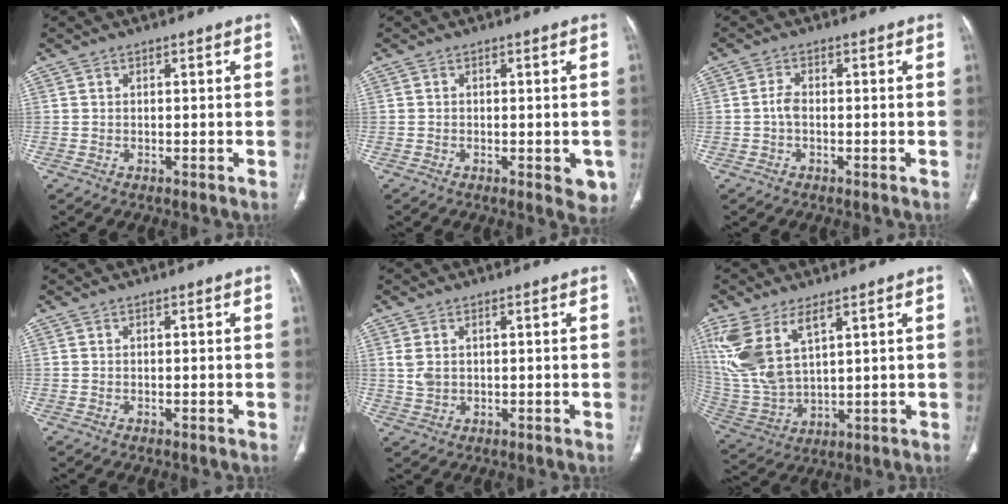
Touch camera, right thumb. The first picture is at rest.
{"total": 4.0, "force": [-1.3, 2.0, 3.2], "torque": [-0.014, -0.002, -0.015]}
{"total": 2.0, "force": [-0.4, 1.1, 1.6], "torque": [-0.031, 0.003, -0.013]}
{"total": 0.0}
{"total": 2.9, "force": [0.9, 1.9, 2.0], "torque": [-0.046, 0.003, 0.025]}
{"total": 13.6, "force": [6.8, 6.2, 10.0], "torque": [-0.225, -0.018, 0.156]}